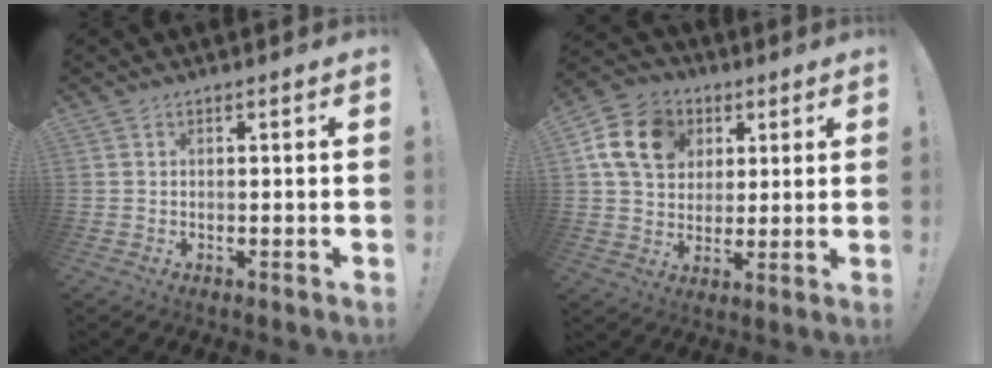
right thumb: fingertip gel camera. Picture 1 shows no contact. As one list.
[{"total": 15.6, "force": [5.5, 12.1, 8.1], "torque": [-0.129, -0.004, 0.115]}]